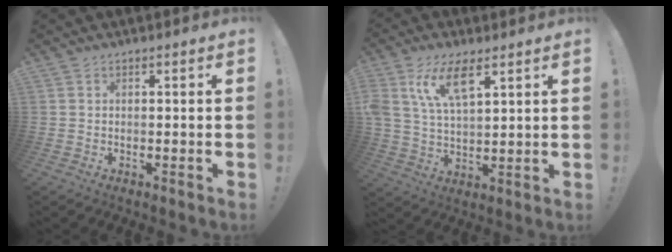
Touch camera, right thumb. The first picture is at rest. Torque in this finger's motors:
{"motor_torque": [1.04, 1.17, 1.04, 0.12, 0.11]}